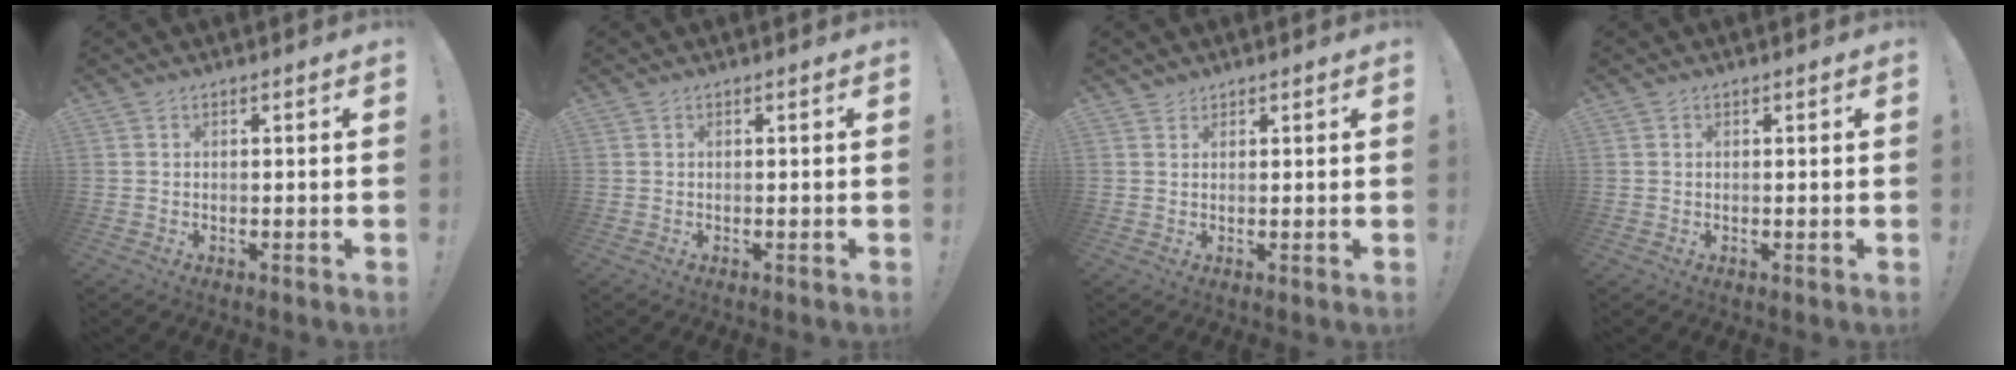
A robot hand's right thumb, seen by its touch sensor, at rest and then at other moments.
{"total": 0.0}
{"total": 1.9, "force": [1.7, 0.9, 0.0], "torque": [0.007, -0.007, 0.031]}
{"total": 0.0}